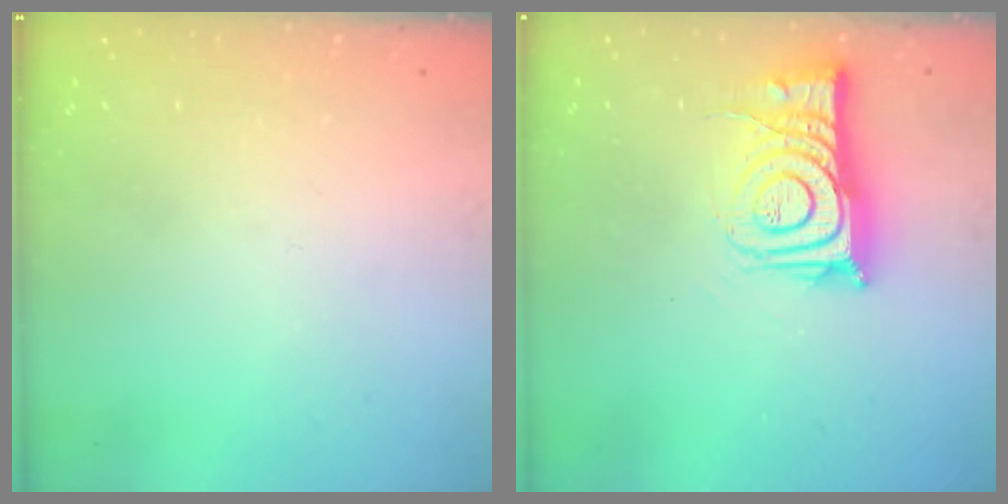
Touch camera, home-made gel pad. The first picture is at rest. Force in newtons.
{"total": 11.4, "press": 11.3, "slide": 0.9}